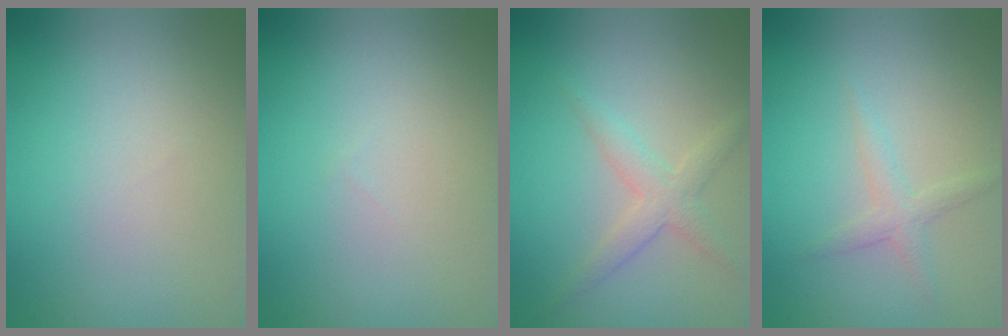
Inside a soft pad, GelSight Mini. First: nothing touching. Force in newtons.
{"total": 0.0}
{"total": 2.4, "press": 2.4, "slide": 0.1}
{"total": 1.6, "press": 1.6, "slide": 0.1}